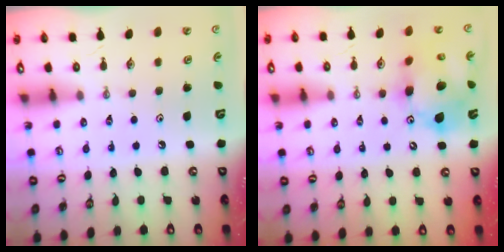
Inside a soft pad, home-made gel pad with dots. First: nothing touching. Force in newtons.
{"total": 15.5, "press": 15.3, "slide": 2.4}